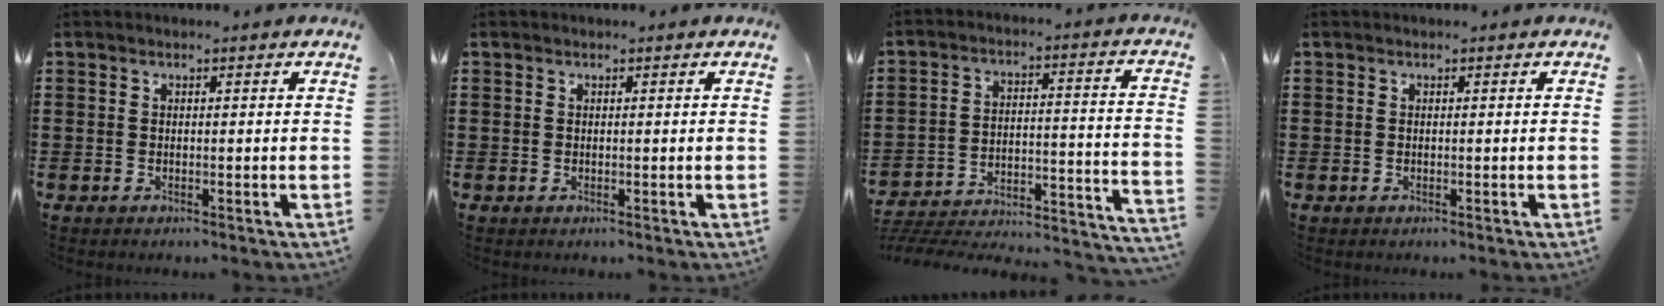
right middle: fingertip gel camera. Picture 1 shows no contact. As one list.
[{"total": 0.0}, {"total": 3.4, "force": [-3.0, 1.0, 1.3], "torque": [-0.030, -0.013, -0.068]}, {"total": 0.0}]